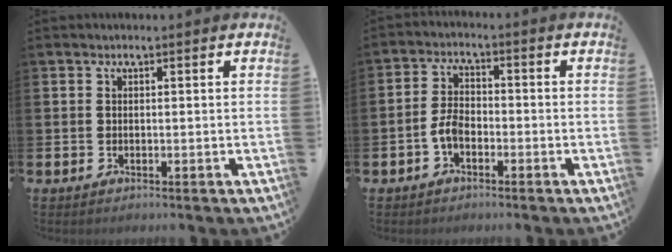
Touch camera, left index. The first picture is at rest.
{"total": 3.6, "force": [-1.7, 2.0, 2.4], "torque": [-0.044, 0.008, -0.032]}